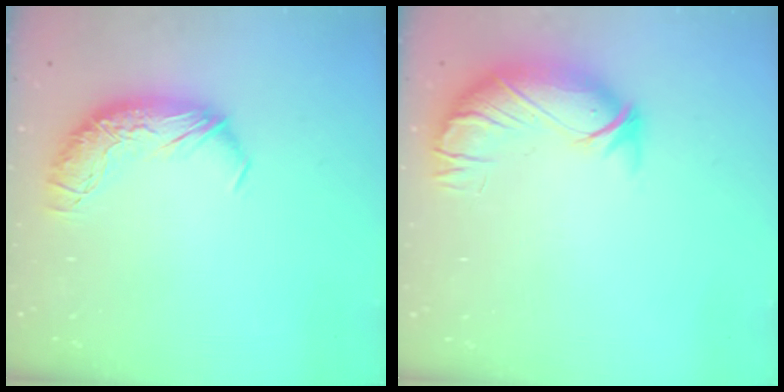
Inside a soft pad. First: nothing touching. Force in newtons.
{"total": 3.3, "press": 1.6, "slide": 2.8}